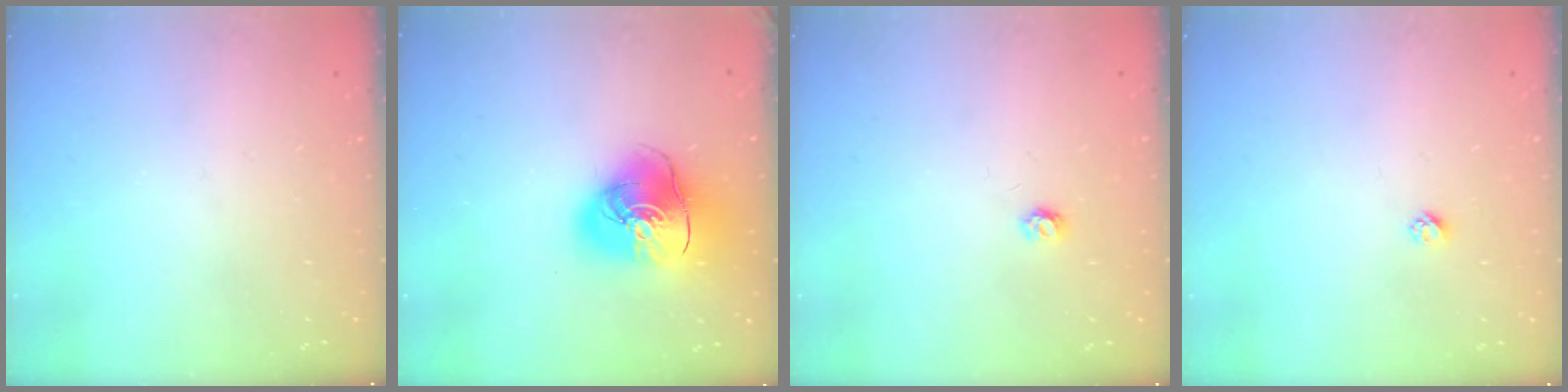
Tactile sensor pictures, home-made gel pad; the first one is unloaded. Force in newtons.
{"total": 14.7, "press": 14.5, "slide": 2.2}
{"total": 3.6, "press": 3.6, "slide": 0.3}
{"total": 2.3, "press": 2.3, "slide": 0.2}